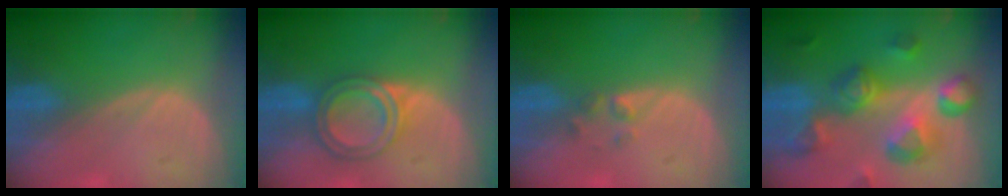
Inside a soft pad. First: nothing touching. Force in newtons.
{"total": 6.1, "press": 5.5, "slide": 2.6}
{"total": 1.6, "press": 1.4, "slide": 0.9}
{"total": 11.0, "press": 9.8, "slide": 4.9}